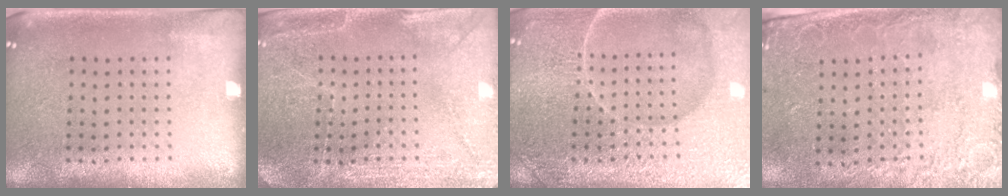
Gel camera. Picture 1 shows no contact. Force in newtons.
{"total": 2.9, "press": 2.8, "slide": 0.3}
{"total": 5.2, "press": 5.1, "slide": 0.6}
{"total": 2.7, "press": 2.0, "slide": 1.8}